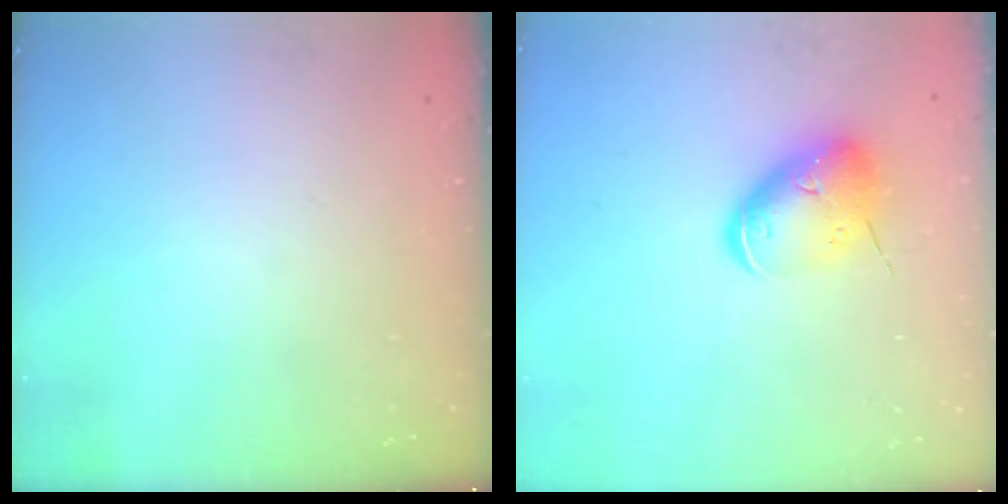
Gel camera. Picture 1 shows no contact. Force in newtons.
{"total": 11.2, "press": 11.0, "slide": 1.9}